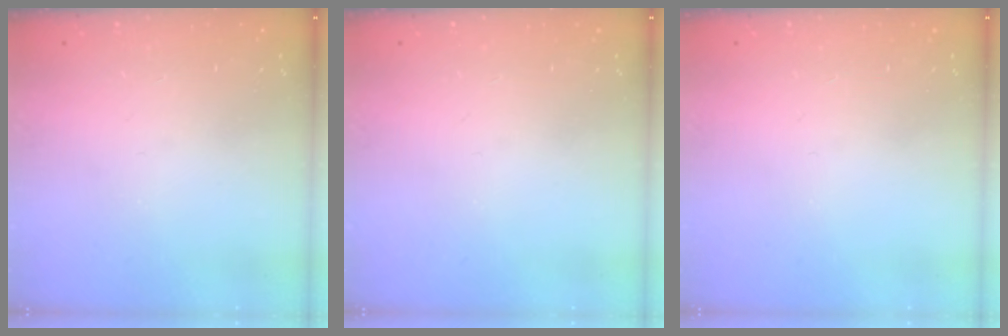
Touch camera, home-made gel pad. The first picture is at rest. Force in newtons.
{"total": 0.0}
{"total": 0.0}